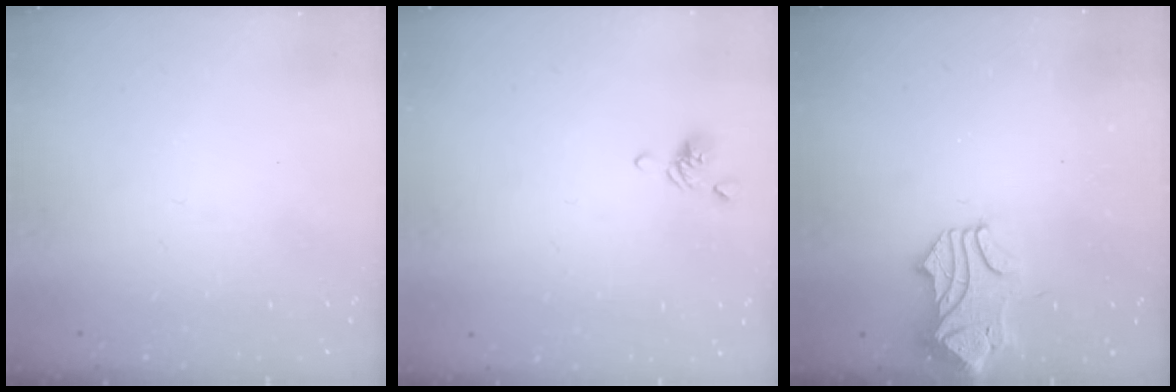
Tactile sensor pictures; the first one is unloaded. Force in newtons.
{"total": 2.6, "press": 2.6, "slide": 0.5}
{"total": 1.7, "press": 1.4, "slide": 1.0}